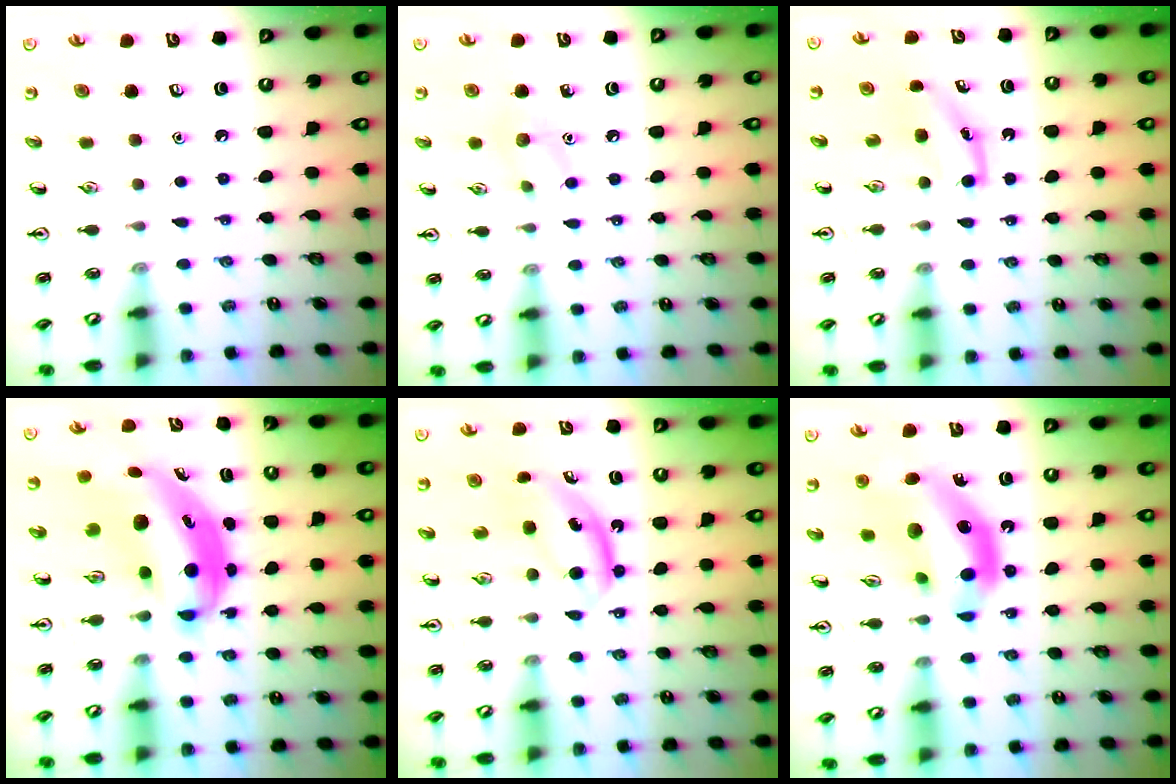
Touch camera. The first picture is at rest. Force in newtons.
{"total": 7.3, "press": 7.0, "slide": 2.0}
{"total": 3.8, "press": 3.5, "slide": 1.3}
{"total": 7.7, "press": 7.5, "slide": 2.0}
{"total": 5.4, "press": 5.4, "slide": 0.8}
{"total": 13.6, "press": 13.2, "slide": 3.4}